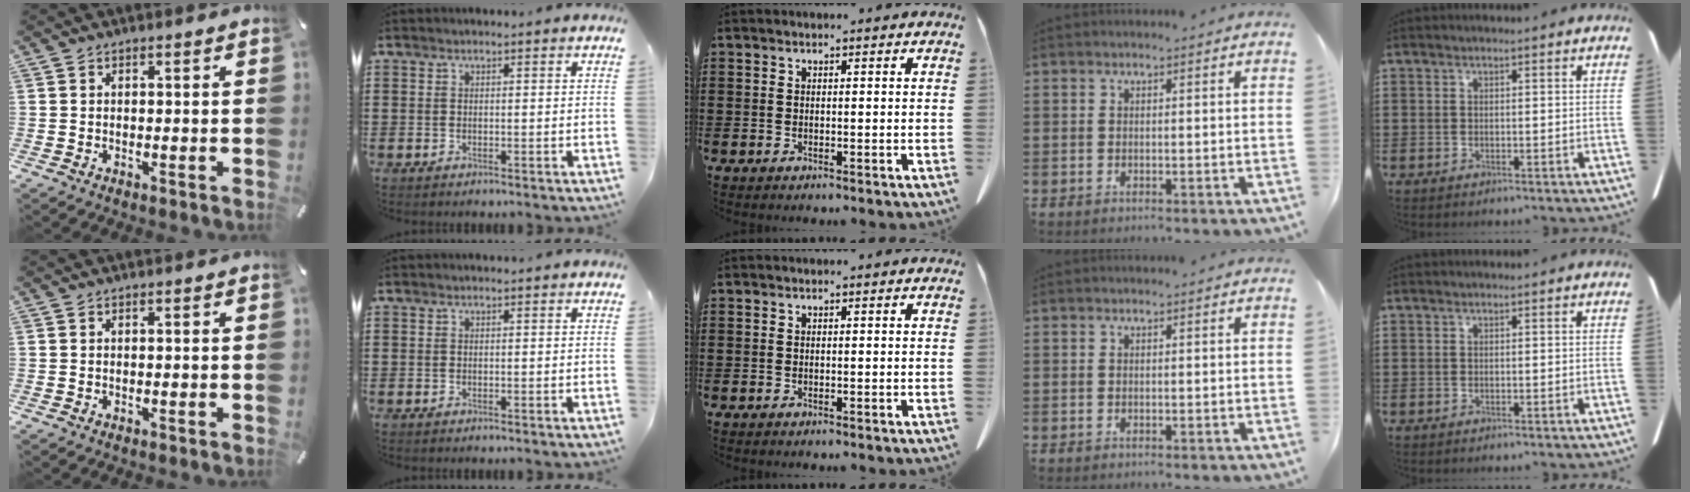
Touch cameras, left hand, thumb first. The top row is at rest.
{}